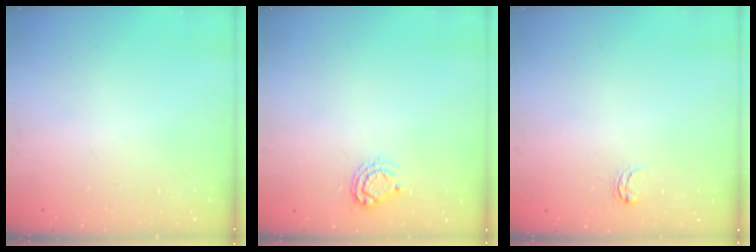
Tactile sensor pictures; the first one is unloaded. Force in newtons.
{"total": 6.9, "press": 6.8, "slide": 0.6}
{"total": 2.9, "press": 2.9, "slide": 0.4}